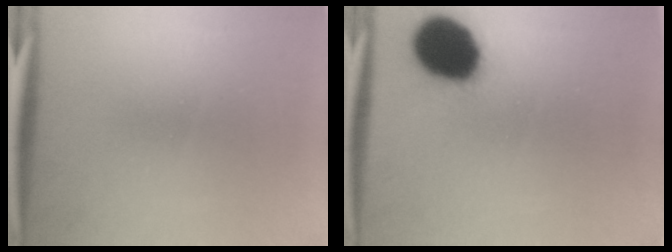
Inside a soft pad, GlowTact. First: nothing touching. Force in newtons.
{"total": 17.5}